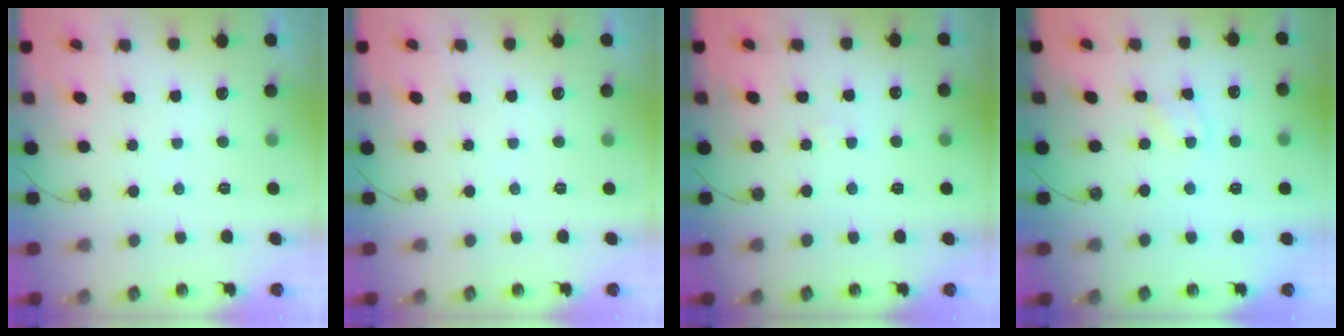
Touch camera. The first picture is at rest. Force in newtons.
{"total": 0.0}
{"total": 1.0, "press": 1.0, "slide": 0.1}
{"total": 2.9, "press": 2.9, "slide": 0.5}